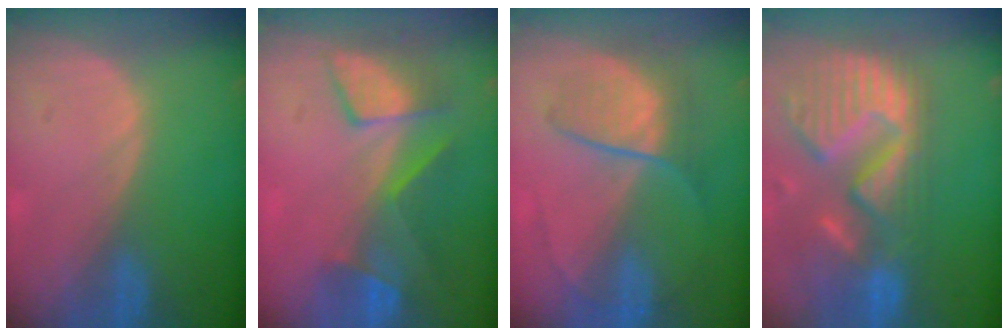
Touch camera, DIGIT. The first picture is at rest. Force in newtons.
{"total": 7.5, "press": 7.4, "slide": 1.5}
{"total": 6.4, "press": 6.4, "slide": 0.6}
{"total": 14.1, "press": 11.7, "slide": 7.8}